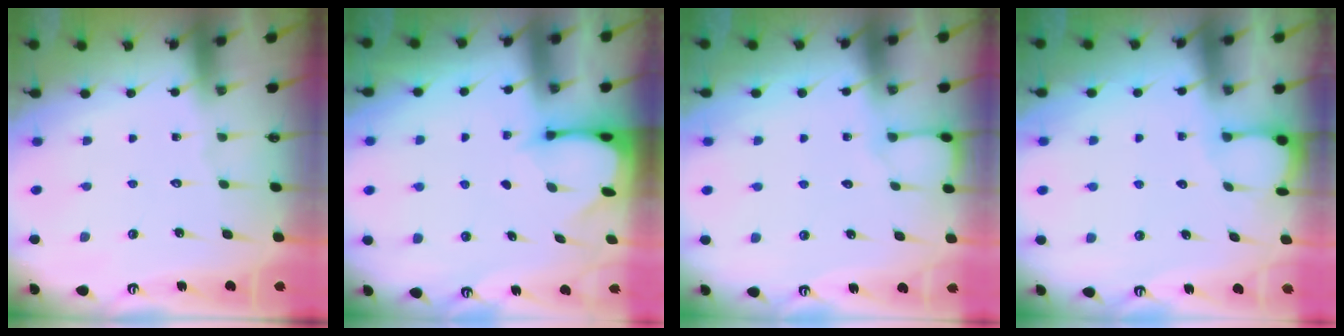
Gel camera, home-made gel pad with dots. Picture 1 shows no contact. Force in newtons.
{"total": 2.4, "press": 2.4, "slide": 0.3}
{"total": 2.9, "press": 2.9, "slide": 0.3}
{"total": 2.1, "press": 2.1, "slide": 0.2}